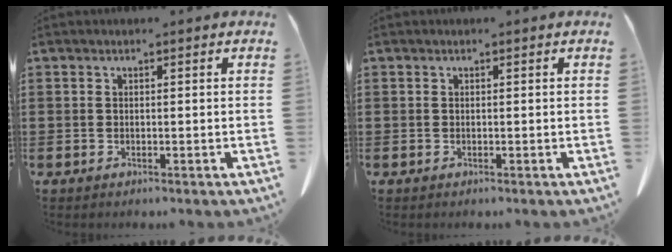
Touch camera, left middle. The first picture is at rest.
{"total": 0.0}